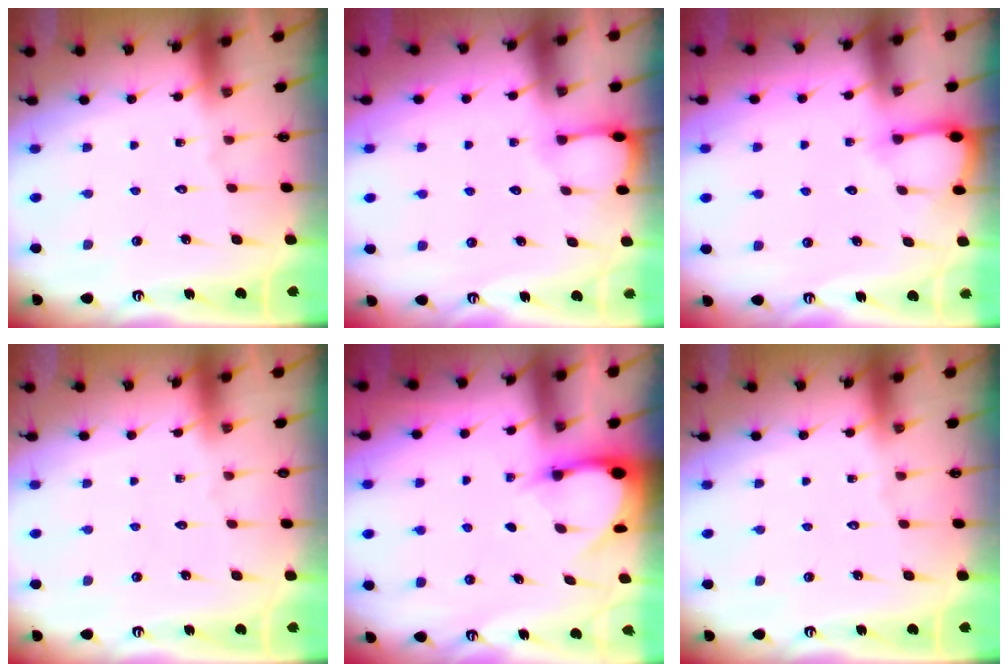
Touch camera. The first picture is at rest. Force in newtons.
{"total": 2.0, "press": 2.0, "slide": 0.3}
{"total": 5.5, "press": 5.5, "slide": 0.2}
{"total": 0.0}
{"total": 3.1, "press": 3.1, "slide": 0.2}
{"total": 0.0}